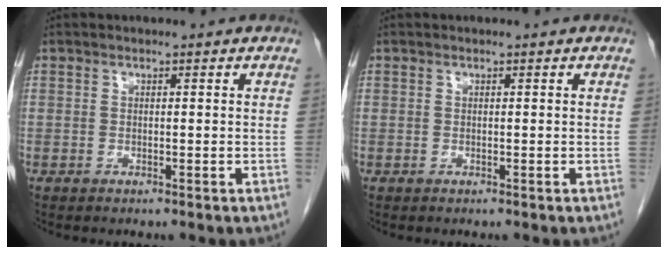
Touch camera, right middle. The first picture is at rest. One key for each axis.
{"total": 0.0}